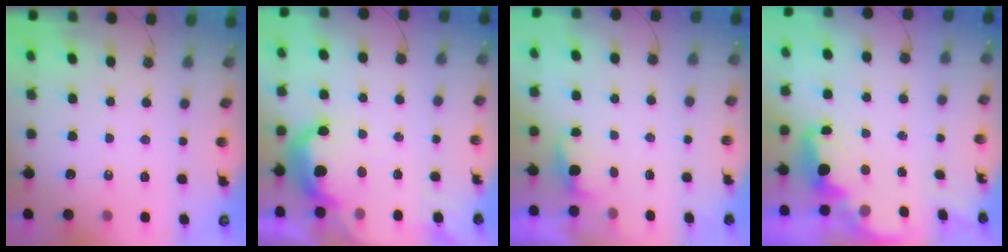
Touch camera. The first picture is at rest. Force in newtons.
{"total": 12.1, "press": 12.0, "slide": 0.7}
{"total": 0.7, "press": 0.0, "slide": 0.7}
{"total": 2.6, "press": 2.5, "slide": 0.5}